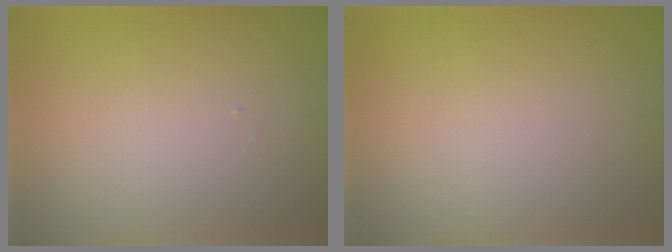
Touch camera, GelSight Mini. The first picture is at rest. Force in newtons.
{"total": 0.0}